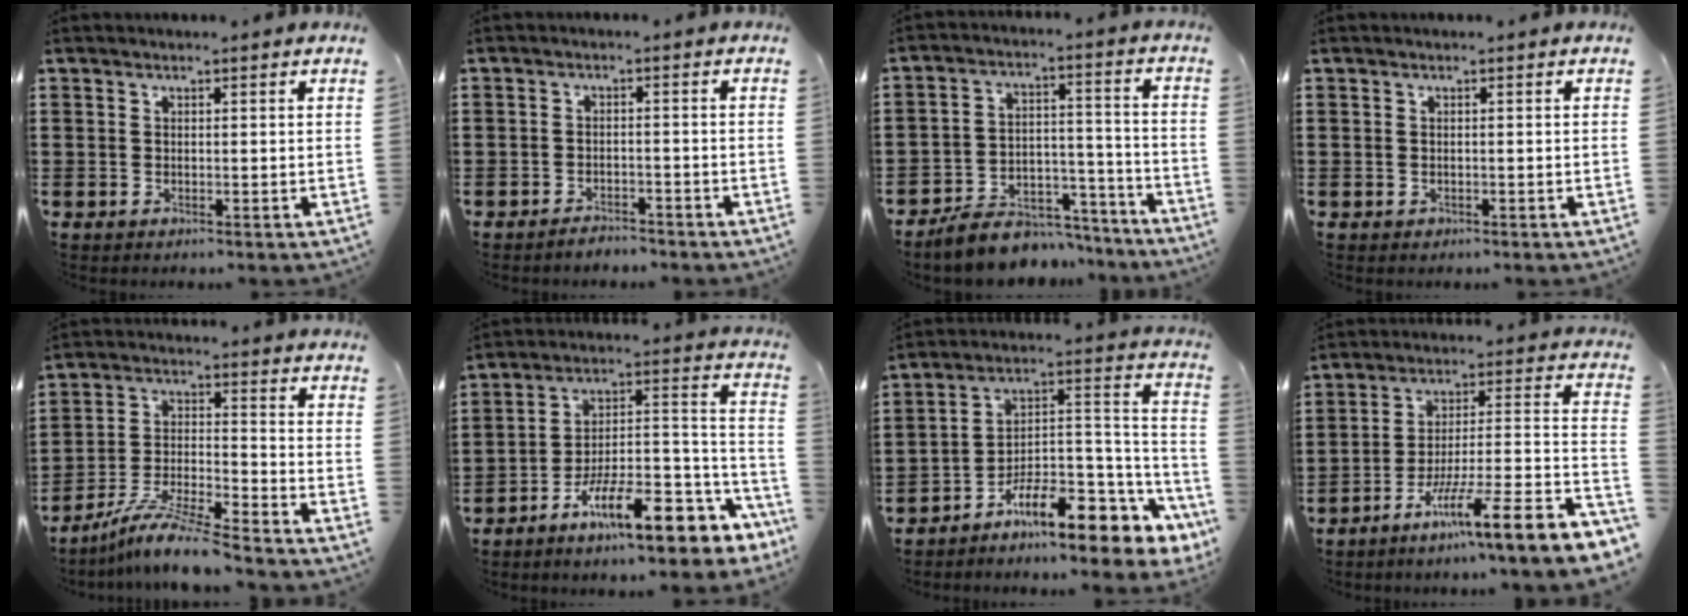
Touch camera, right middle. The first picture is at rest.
{"total": 2.0, "force": [-2.0, 0.3, 0.0], "torque": [-0.007, 0.003, -0.043]}
{"total": 7.7, "force": [-7.1, 2.6, 1.7], "torque": [-0.026, 0.030, -0.133]}
{"total": 0.0}
{"total": 9.1, "force": [-8.1, 0.1, 4.2], "torque": [-0.082, 0.003, -0.159]}
{"total": 12.3, "force": [-8.1, 3.3, 8.6], "torque": [-0.132, 0.008, -0.144]}
{"total": 9.4, "force": [-6.8, 3.1, 5.7], "torque": [-0.094, 0.005, -0.127]}
{"total": 8.9, "force": [-5.8, -0.5, 6.8], "torque": [-0.105, -0.023, -0.117]}